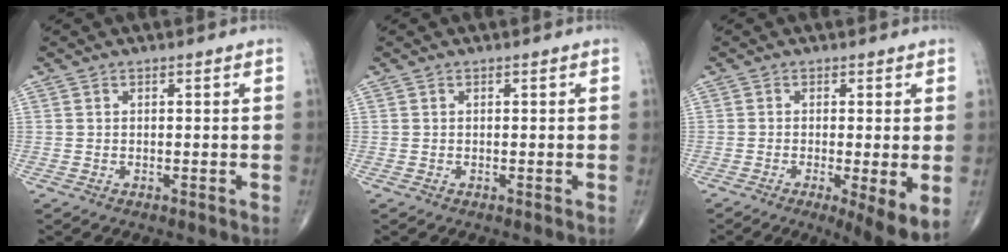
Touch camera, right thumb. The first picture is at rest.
{"total": 0.0}
{"total": 7.4, "force": [-1.8, 1.4, 7.1], "torque": [-0.116, -0.023, -0.030]}